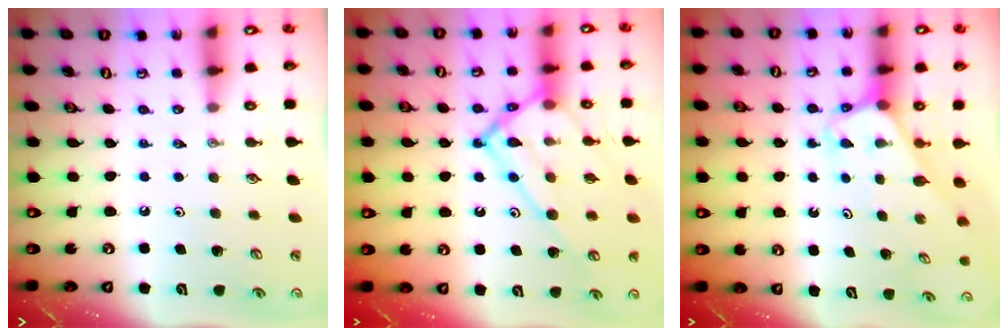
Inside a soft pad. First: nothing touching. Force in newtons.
{"total": 18.9, "press": 18.8, "slide": 1.7}
{"total": 3.2, "press": 3.2, "slide": 0.2}